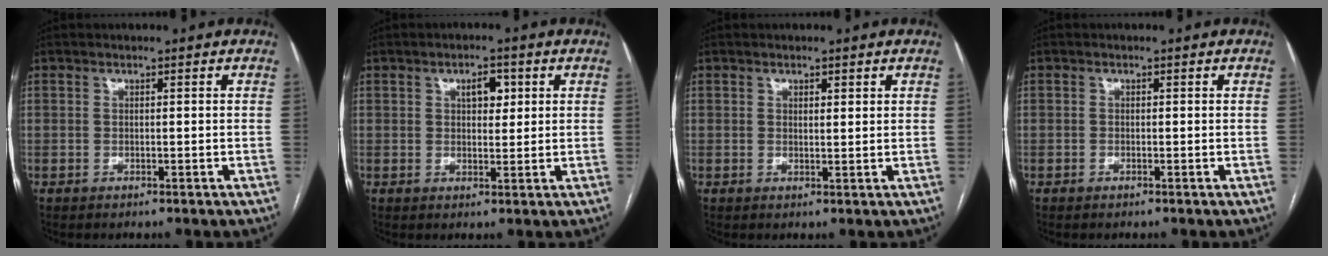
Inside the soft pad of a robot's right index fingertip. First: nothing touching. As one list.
[{"total": 3.5, "force": [1.3, 1.8, 2.7], "torque": [-0.040, 0.006, 0.020]}, {"total": 1.2, "force": [0.8, 0.3, 0.8], "torque": [-0.015, -0.004, 0.012]}, {"total": 0.0}]